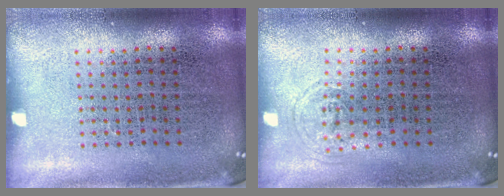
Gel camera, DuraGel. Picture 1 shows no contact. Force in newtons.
{"total": 0.6, "press": 0.5, "slide": 0.3}